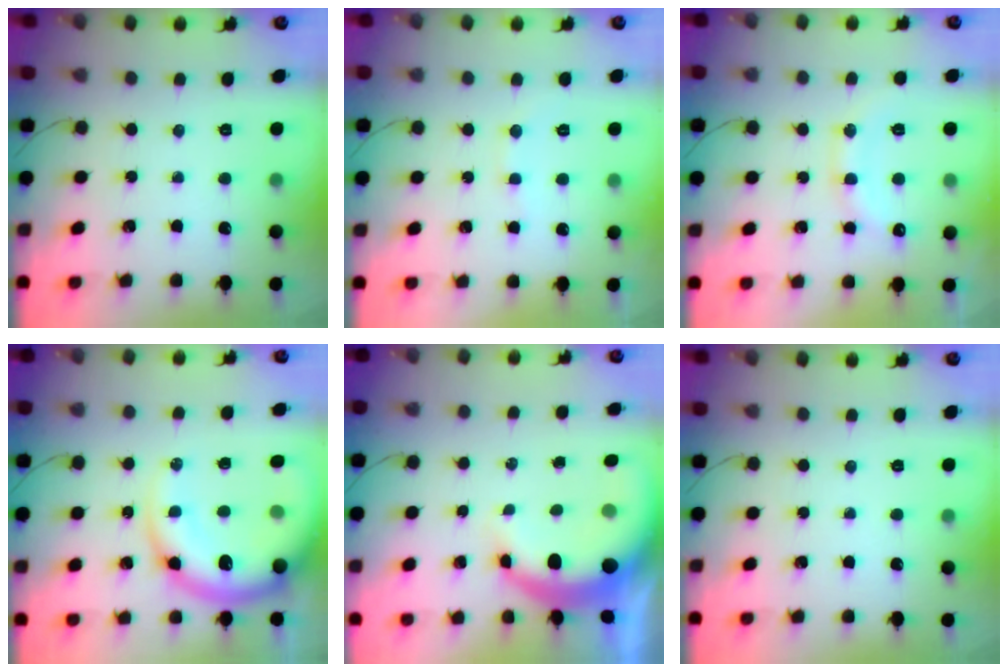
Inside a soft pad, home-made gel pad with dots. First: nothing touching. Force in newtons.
{"total": 5.0, "press": 4.8, "slide": 1.2}
{"total": 11.6, "press": 11.6, "slide": 1.0}
{"total": 16.0, "press": 15.6, "slide": 3.6}
{"total": 8.5, "press": 8.4, "slide": 1.5}
{"total": 0.0}